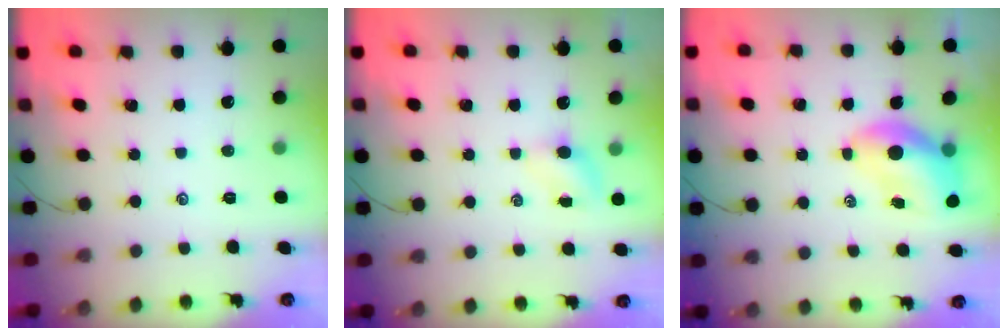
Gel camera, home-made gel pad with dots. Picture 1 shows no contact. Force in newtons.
{"total": 4.2, "press": 4.1, "slide": 1.1}
{"total": 7.4, "press": 7.2, "slide": 1.5}